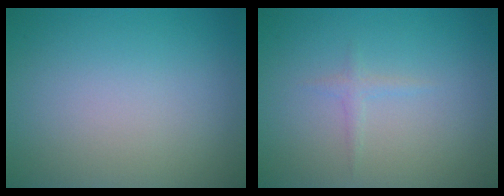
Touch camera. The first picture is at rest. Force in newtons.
{"total": 0.8, "press": 0.8, "slide": 0.1}